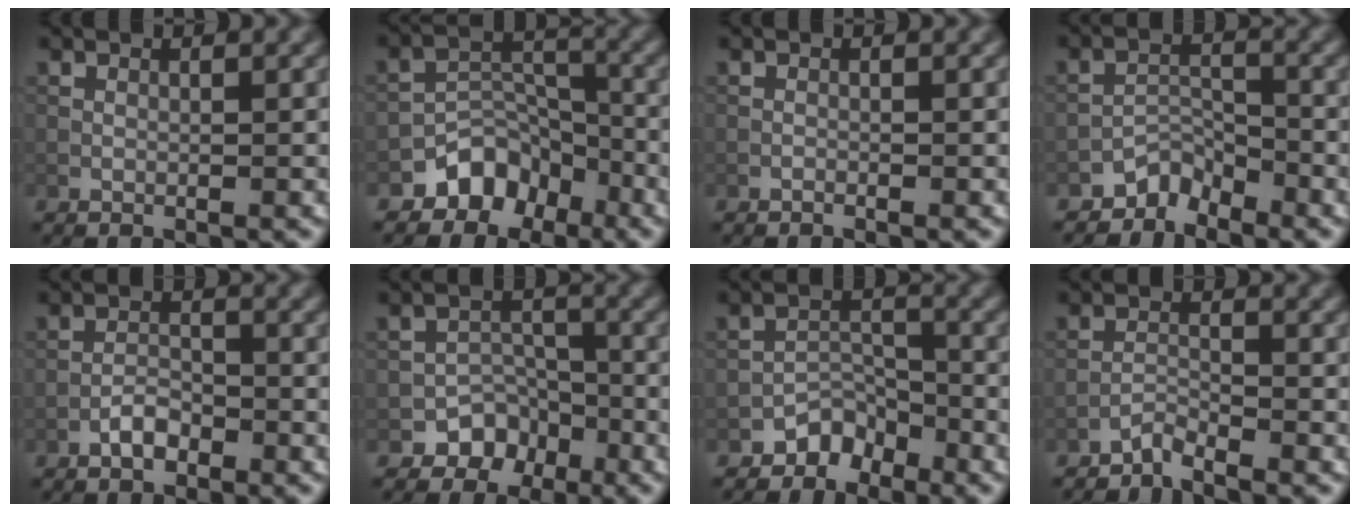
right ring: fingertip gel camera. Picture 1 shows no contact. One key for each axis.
{"total": 4.7, "fx": -3.3, "fy": 3.0, "fz": 1.3, "tx": -0.005, "ty": 0.006, "tz": -0.058}
{"total": 0.0}
{"total": 2.5, "fx": -2.3, "fy": 0.8, "fz": 0.4, "tx": 0.001, "ty": 0.013, "tz": -0.045}
{"total": 2.0, "fx": -1.3, "fy": 0.9, "fz": 1.2, "tx": -0.017, "ty": 0.006, "tz": -0.027}
{"total": 3.6, "fx": -2.5, "fy": 2.6, "fz": 0.6, "tx": 0.013, "ty": 0.010, "tz": -0.038}
{"total": 2.8, "fx": -2.3, "fy": 1.4, "fz": 0.6, "tx": 0.002, "ty": 0.015, "tz": -0.042}
{"total": 1.6, "fx": -1.6, "fy": 0.0, "fz": 0.3, "tx": -0.002, "ty": 0.006, "tz": -0.035}